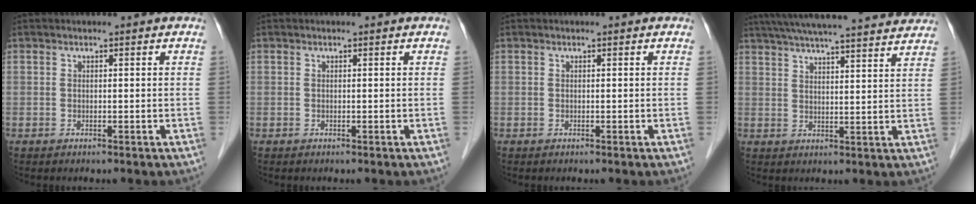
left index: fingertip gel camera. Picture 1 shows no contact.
{"total": 0.0}
{"total": 0.0}
{"total": 24.2, "force": [21.8, 1.5, 10.3], "torque": [-0.171, 0.019, 0.290]}